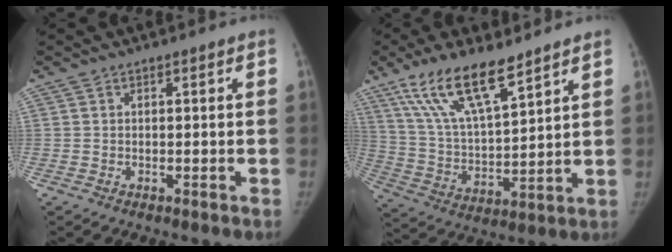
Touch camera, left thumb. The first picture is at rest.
{"total": 15.8, "force": [10.7, 4.6, 10.7], "torque": [-0.186, -0.045, 0.214]}